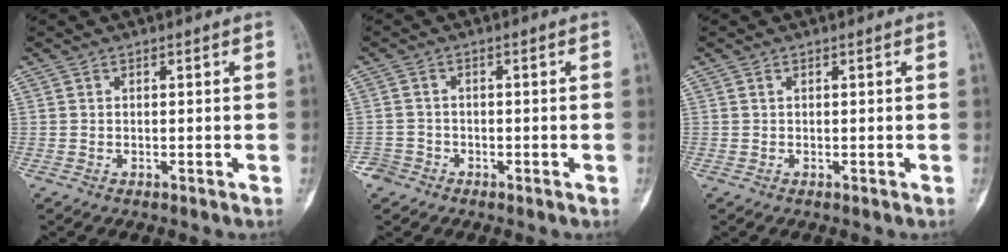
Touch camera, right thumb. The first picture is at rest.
{"total": 2.6, "force": [-1.6, 2.0, -0.2], "torque": [0.011, 0.010, -0.034]}
{"total": 0.0}